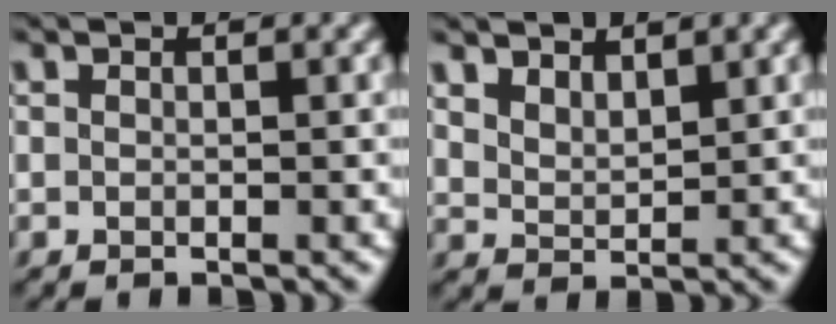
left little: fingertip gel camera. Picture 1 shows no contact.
{"total": 2.5, "force": [2.0, 1.0, 1.1], "torque": [-0.030, 0.001, 0.043]}